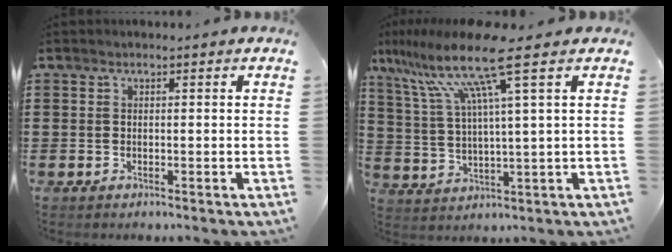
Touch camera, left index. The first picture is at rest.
{"total": 12.1, "force": [7.0, 0.0, 9.9], "torque": [-0.234, -0.031, 0.105]}